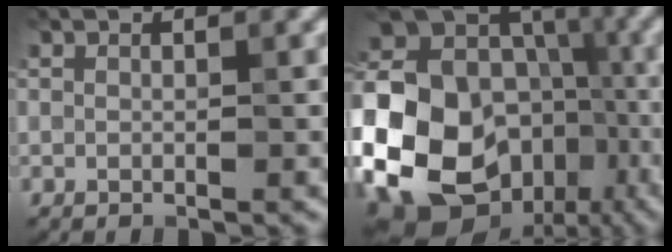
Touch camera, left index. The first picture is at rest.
{"total": 23.1, "force": [-7.0, 19.0, 11.1], "torque": [-0.213, -0.025, -0.135]}